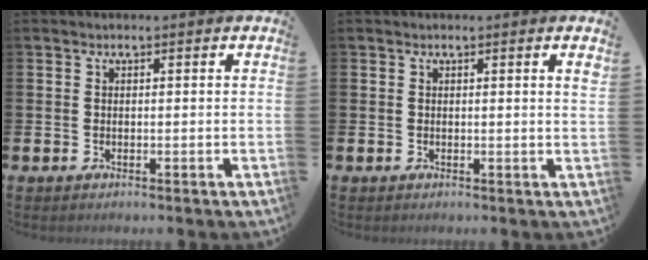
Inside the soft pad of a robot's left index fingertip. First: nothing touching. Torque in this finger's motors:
{"motor_torque": [-0.28, -0.12, -0.05, 0.02]}